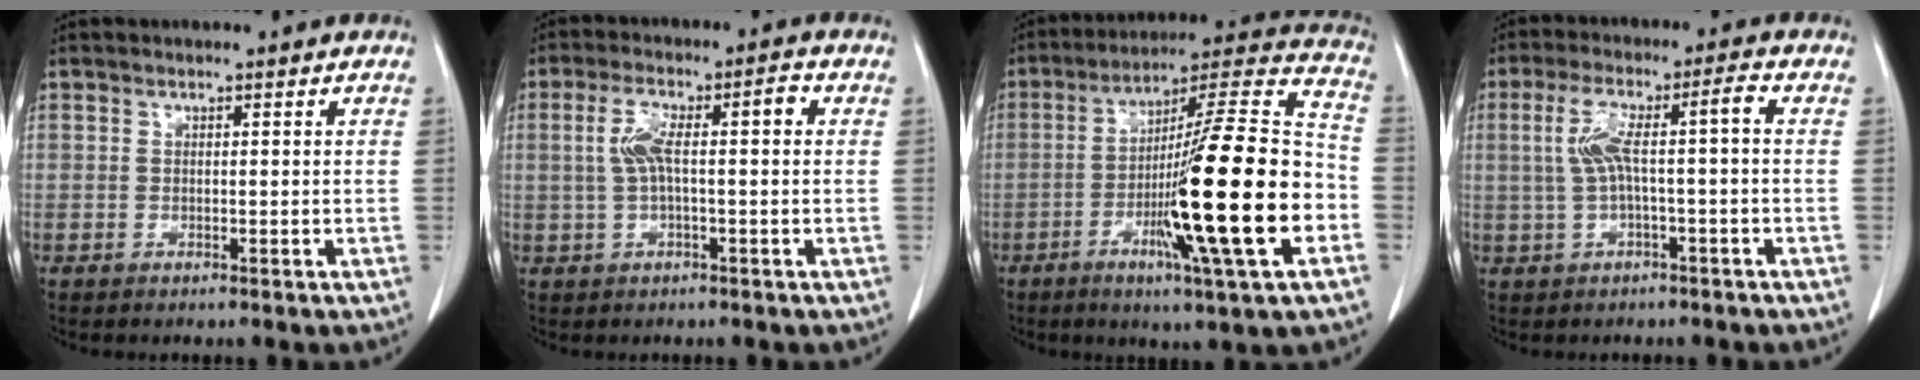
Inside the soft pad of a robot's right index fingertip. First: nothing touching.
{"total": 6.8, "force": [0.7, 1.5, 6.6], "torque": [-0.135, 0.032, 0.015]}
{"total": 23.4, "force": [-6.3, 0.4, 22.5], "torque": [-0.339, -0.012, -0.109]}
{"total": 6.9, "force": [0.3, 0.6, 6.8], "torque": [-0.143, 0.032, 0.009]}